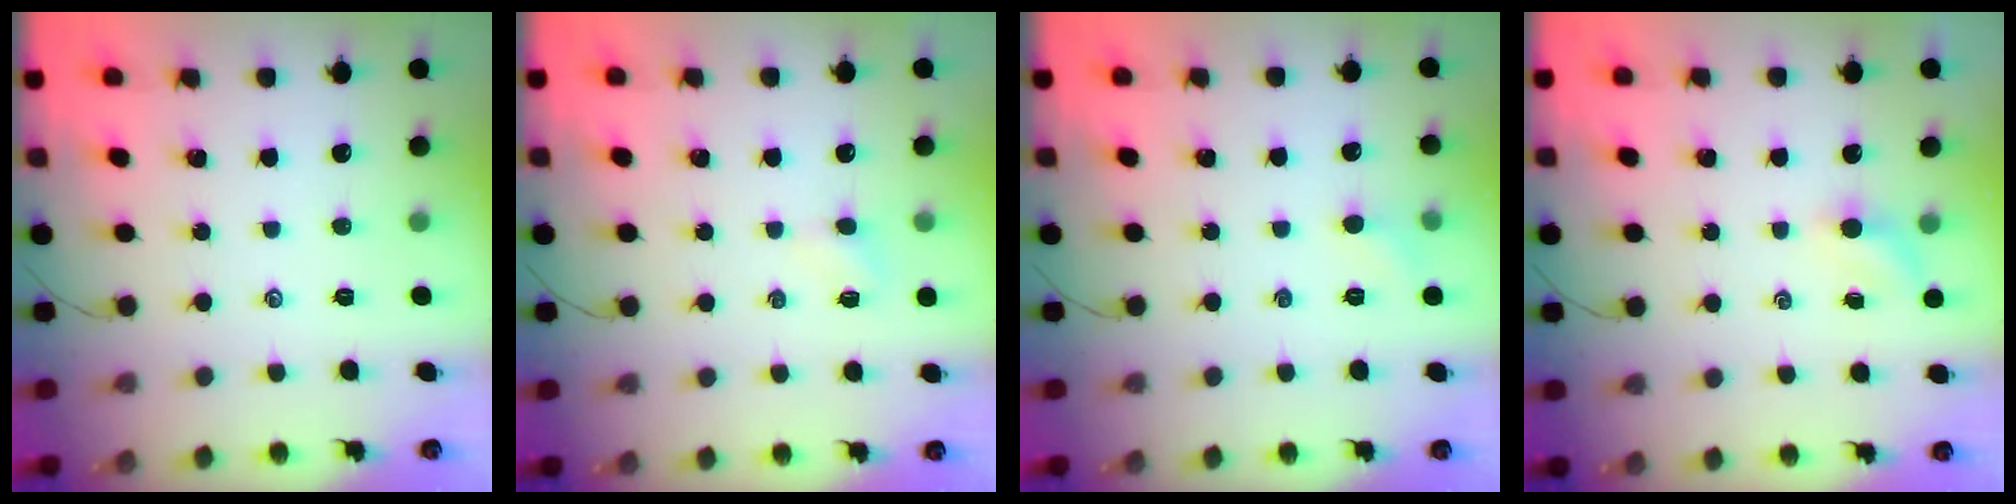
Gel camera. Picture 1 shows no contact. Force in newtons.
{"total": 2.6, "press": 2.5, "slide": 0.9}
{"total": 3.8, "press": 3.6, "slide": 1.2}
{"total": 2.4, "press": 2.3, "slide": 0.7}